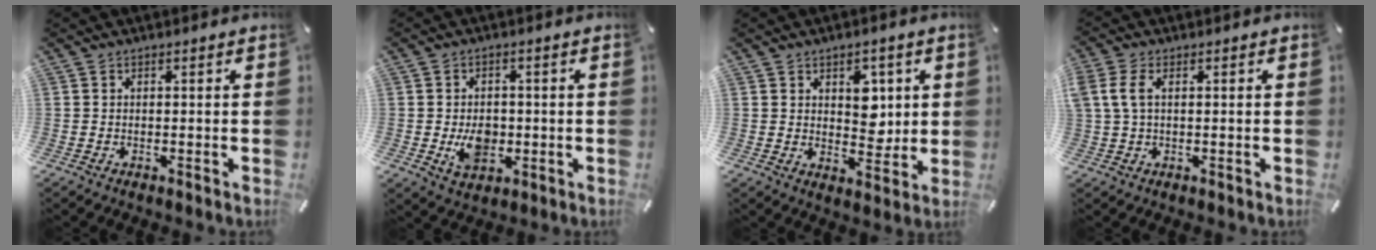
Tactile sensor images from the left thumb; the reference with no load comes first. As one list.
[{"total": 6.9, "force": [-1.0, 5.2, 4.5], "torque": [-0.074, -0.006, -0.020]}, {"total": 7.0, "force": [2.2, 5.4, 3.9], "torque": [-0.034, -0.009, 0.032]}, {"total": 4.3, "force": [0.9, 2.3, 3.6], "torque": [-0.088, 0.003, 0.013]}]